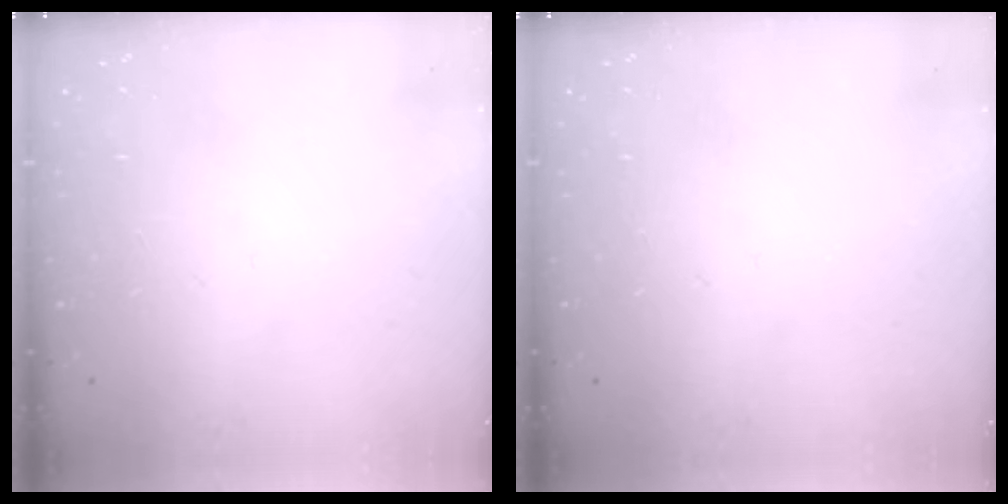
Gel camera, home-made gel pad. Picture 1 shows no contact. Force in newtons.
{"total": 0.0}